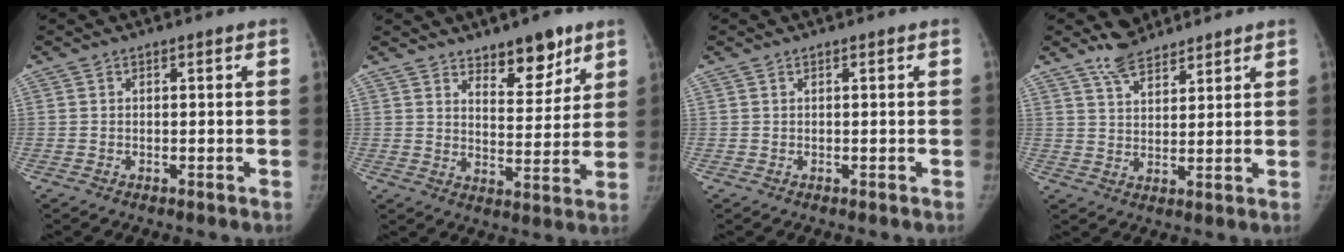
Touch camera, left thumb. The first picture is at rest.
{"total": 8.0, "force": [5.7, 4.0, 4.0], "torque": [-0.017, -0.039, 0.085]}
{"total": 0.0}
{"total": 6.0, "force": [5.2, 2.4, 1.8], "torque": [-0.016, -0.033, 0.102]}